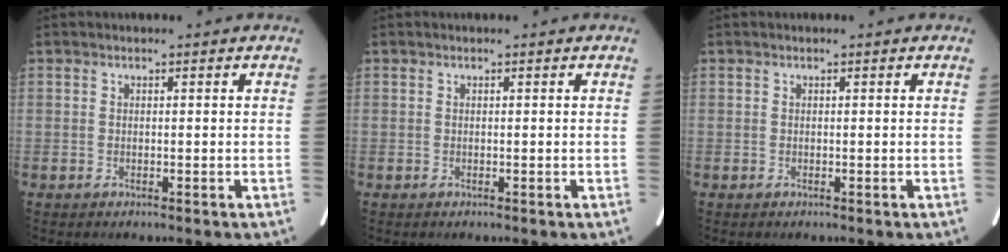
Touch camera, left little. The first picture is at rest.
{"total": 0.0}
{"total": 0.0}